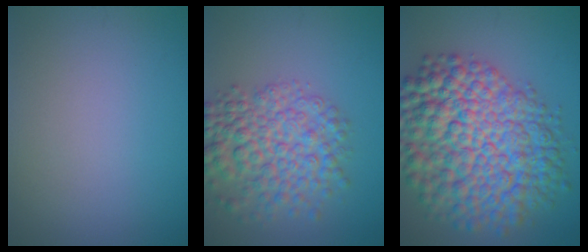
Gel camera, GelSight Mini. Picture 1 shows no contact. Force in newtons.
{"total": 6.5, "press": 6.5, "slide": 0.2}
{"total": 12.9, "press": 12.9, "slide": 0.4}